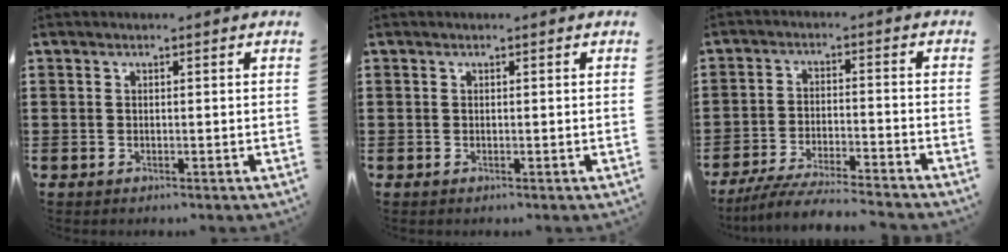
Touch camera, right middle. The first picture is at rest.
{"total": 0.0}
{"total": 6.0, "force": [-5.7, 0.1, 2.1], "torque": [-0.043, -0.010, -0.111]}